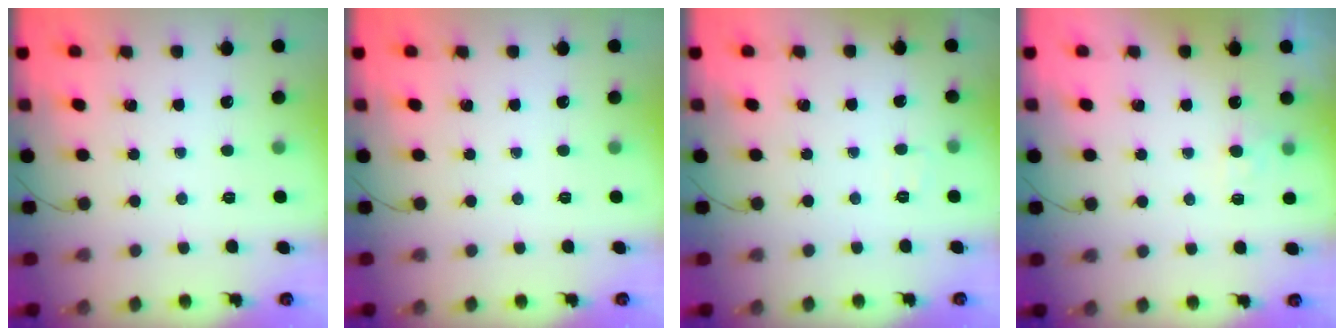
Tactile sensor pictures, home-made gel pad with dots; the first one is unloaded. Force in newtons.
{"total": 0.0}
{"total": 2.0, "press": 1.7, "slide": 1.1}
{"total": 2.5, "press": 2.1, "slide": 1.5}